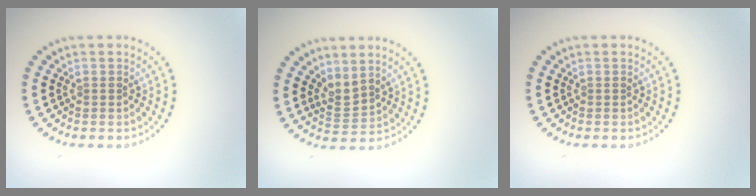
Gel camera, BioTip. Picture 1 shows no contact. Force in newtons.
{"total": 2.1, "press": 1.5, "slide": 1.5}
{"total": 0.0}